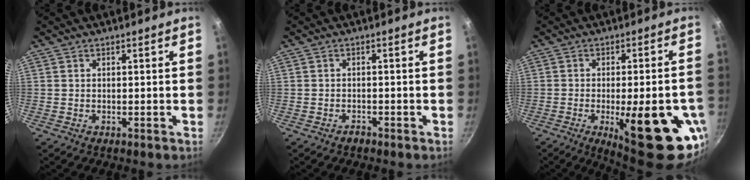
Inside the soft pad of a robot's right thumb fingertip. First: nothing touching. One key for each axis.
{"total": 1.2, "fx": -1.0, "fy": 0.5, "fz": 0.3, "tx": -0.001, "ty": 0.014, "tz": -0.014}
{"total": 21.0, "fx": -7.3, "fy": 6.7, "fz": 18.5, "tx": -0.208, "ty": 0.008, "tz": -0.083}